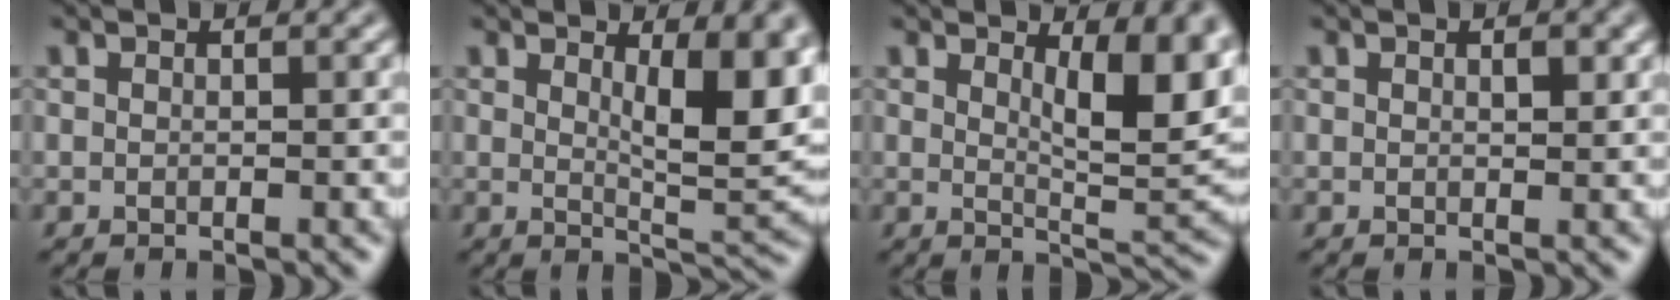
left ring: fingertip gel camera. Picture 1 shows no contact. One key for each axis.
{"total": 7.1, "fx": 2.2, "fy": 2.2, "fz": 6.4, "tx": -0.089, "ty": -0.009, "tz": 0.039}
{"total": 6.6, "fx": 2.4, "fy": 2.2, "fz": 5.7, "tx": -0.078, "ty": -0.011, "tz": 0.042}
{"total": 1.0, "fx": 0.4, "fy": 0.4, "fz": 0.8, "tx": -0.012, "ty": -0.002, "tz": 0.007}